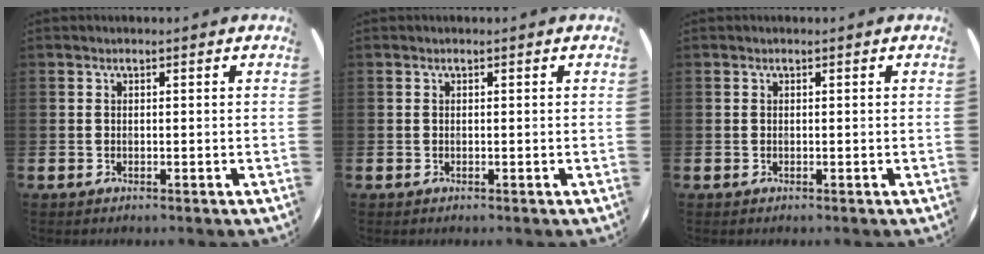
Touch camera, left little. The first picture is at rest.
{"total": 0.0}
{"total": 0.0}